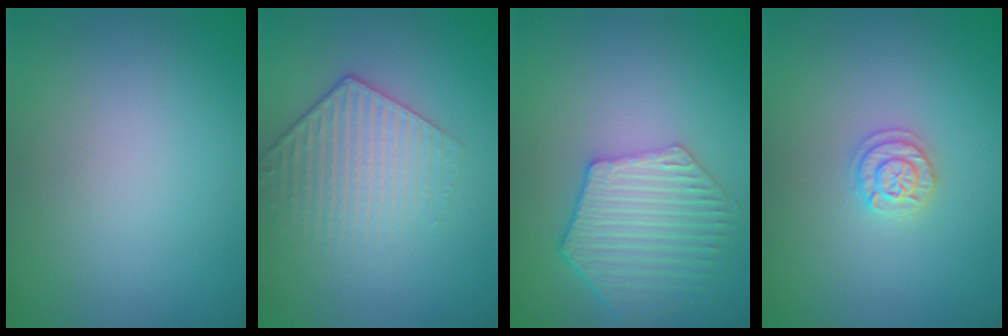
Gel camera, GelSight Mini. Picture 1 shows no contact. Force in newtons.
{"total": 3.2, "press": 2.8, "slide": 1.4}
{"total": 5.9, "press": 5.0, "slide": 3.1}
{"total": 1.8, "press": 1.8, "slide": 0.3}